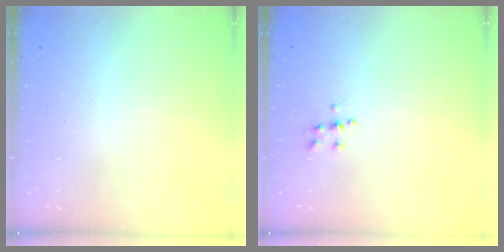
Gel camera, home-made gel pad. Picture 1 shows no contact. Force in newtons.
{"total": 5.5, "press": 5.5, "slide": 0.5}